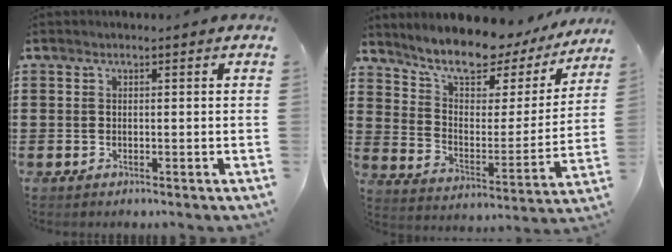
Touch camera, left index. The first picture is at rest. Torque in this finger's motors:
{"motor_torque": [2.14, 0.00, 0.81, 0.21]}